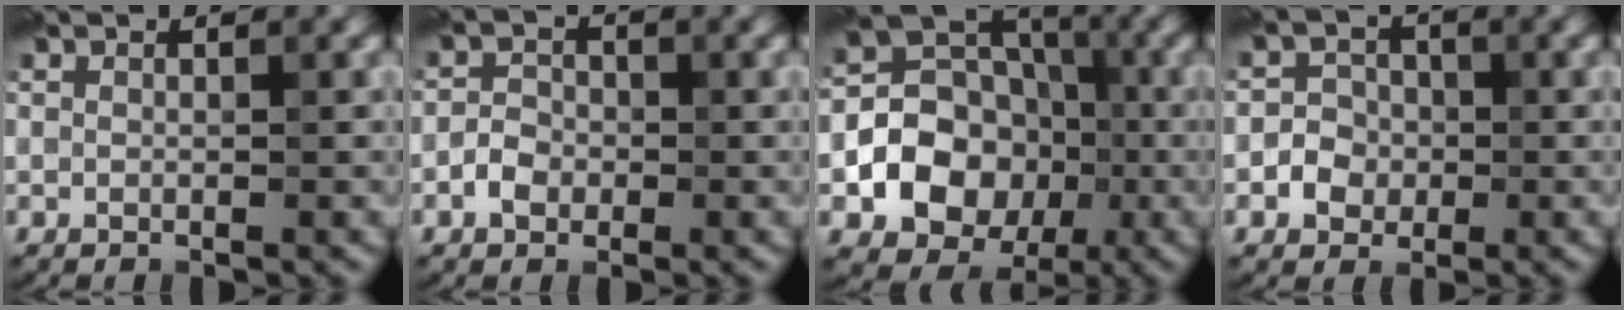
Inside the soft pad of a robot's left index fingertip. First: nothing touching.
{"total": 2.0, "force": [-0.8, 1.6, 1.0], "torque": [-0.014, 0.004, -0.021]}
{"total": 8.7, "force": [-2.1, 7.1, 4.5], "torque": [-0.068, -0.003, -0.050]}
{"total": 2.5, "force": [-0.7, 2.3, 0.8], "torque": [0.003, 0.001, -0.021]}